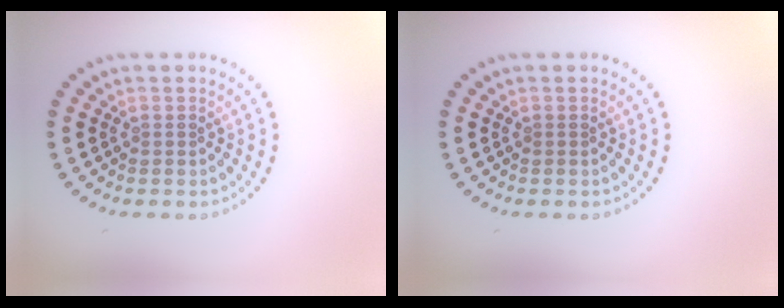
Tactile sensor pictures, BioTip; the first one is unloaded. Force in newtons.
{"total": 0.0}